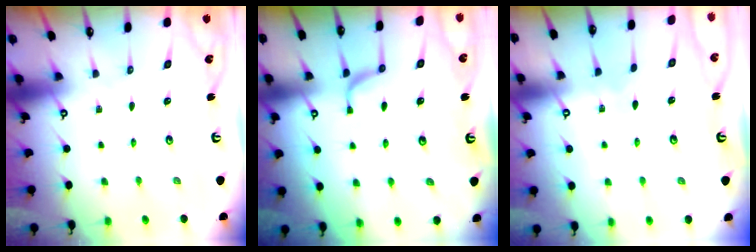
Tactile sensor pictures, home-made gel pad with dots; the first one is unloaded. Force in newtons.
{"total": 1.7, "press": 1.6, "slide": 0.5}
{"total": 4.6, "press": 4.6, "slide": 0.1}